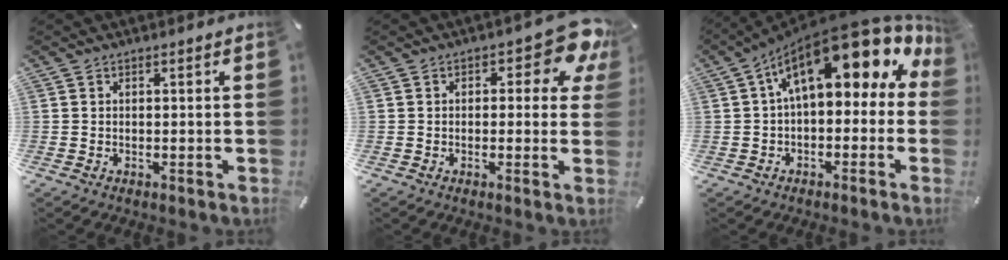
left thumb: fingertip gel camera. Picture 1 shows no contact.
{"total": 9.1, "force": [4.3, 4.0, 6.9], "torque": [-0.084, -0.024, 0.067]}
{"total": 18.5, "force": [8.3, 8.3, 14.3], "torque": [-0.228, -0.054, 0.141]}